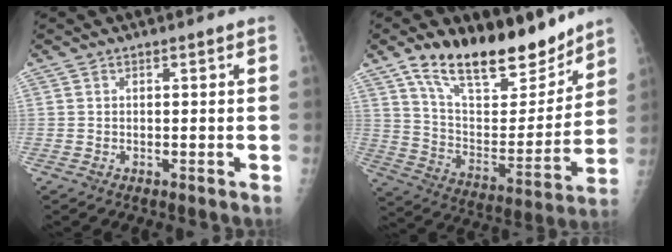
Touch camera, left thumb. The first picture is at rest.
{"total": 22.3, "force": [16.5, 8.9, 12.1], "torque": [-0.157, -0.081, 0.279]}